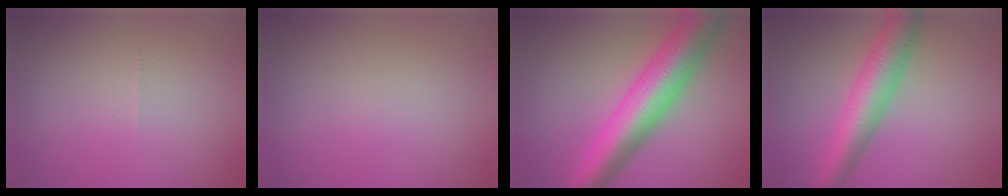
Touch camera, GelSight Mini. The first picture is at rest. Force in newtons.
{"total": 0.0}
{"total": 9.4, "press": 9.4, "slide": 0.2}
{"total": 6.4, "press": 6.4, "slide": 0.3}